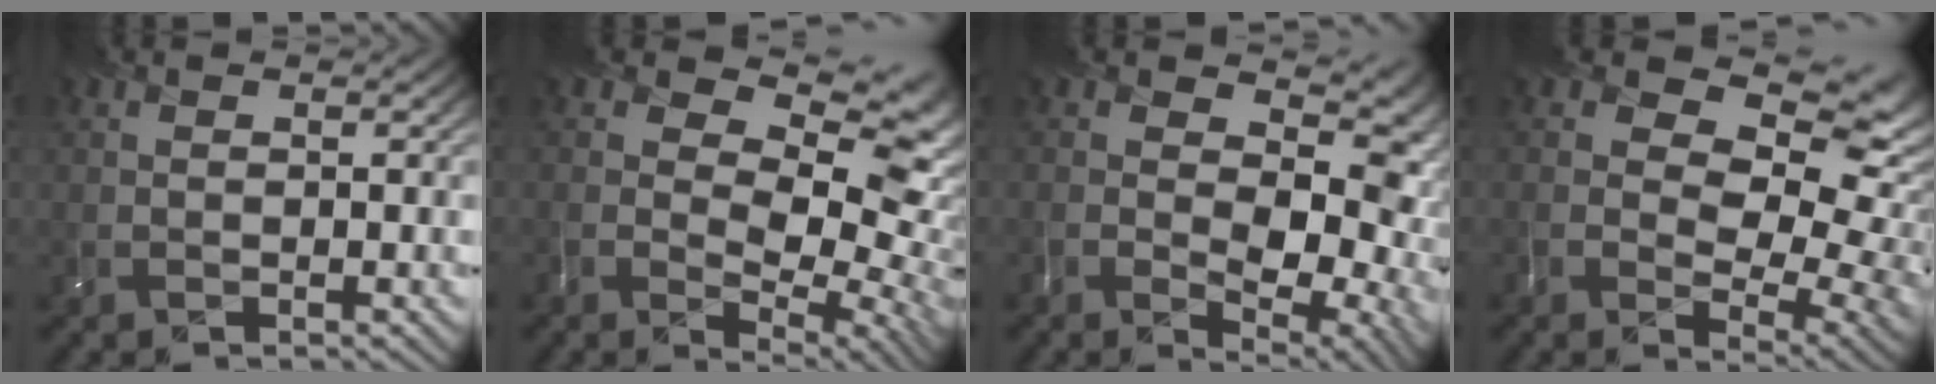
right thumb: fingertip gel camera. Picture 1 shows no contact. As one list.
[{"total": 9.9, "force": [1.5, 6.0, 7.7], "torque": [-0.120, -0.018, 0.030]}, {"total": 11.5, "force": [-0.9, 7.0, 9.1], "torque": [-0.129, -0.024, 0.004]}, {"total": 12.7, "force": [3.0, 8.1, 9.3], "torque": [-0.140, -0.002, 0.061]}]